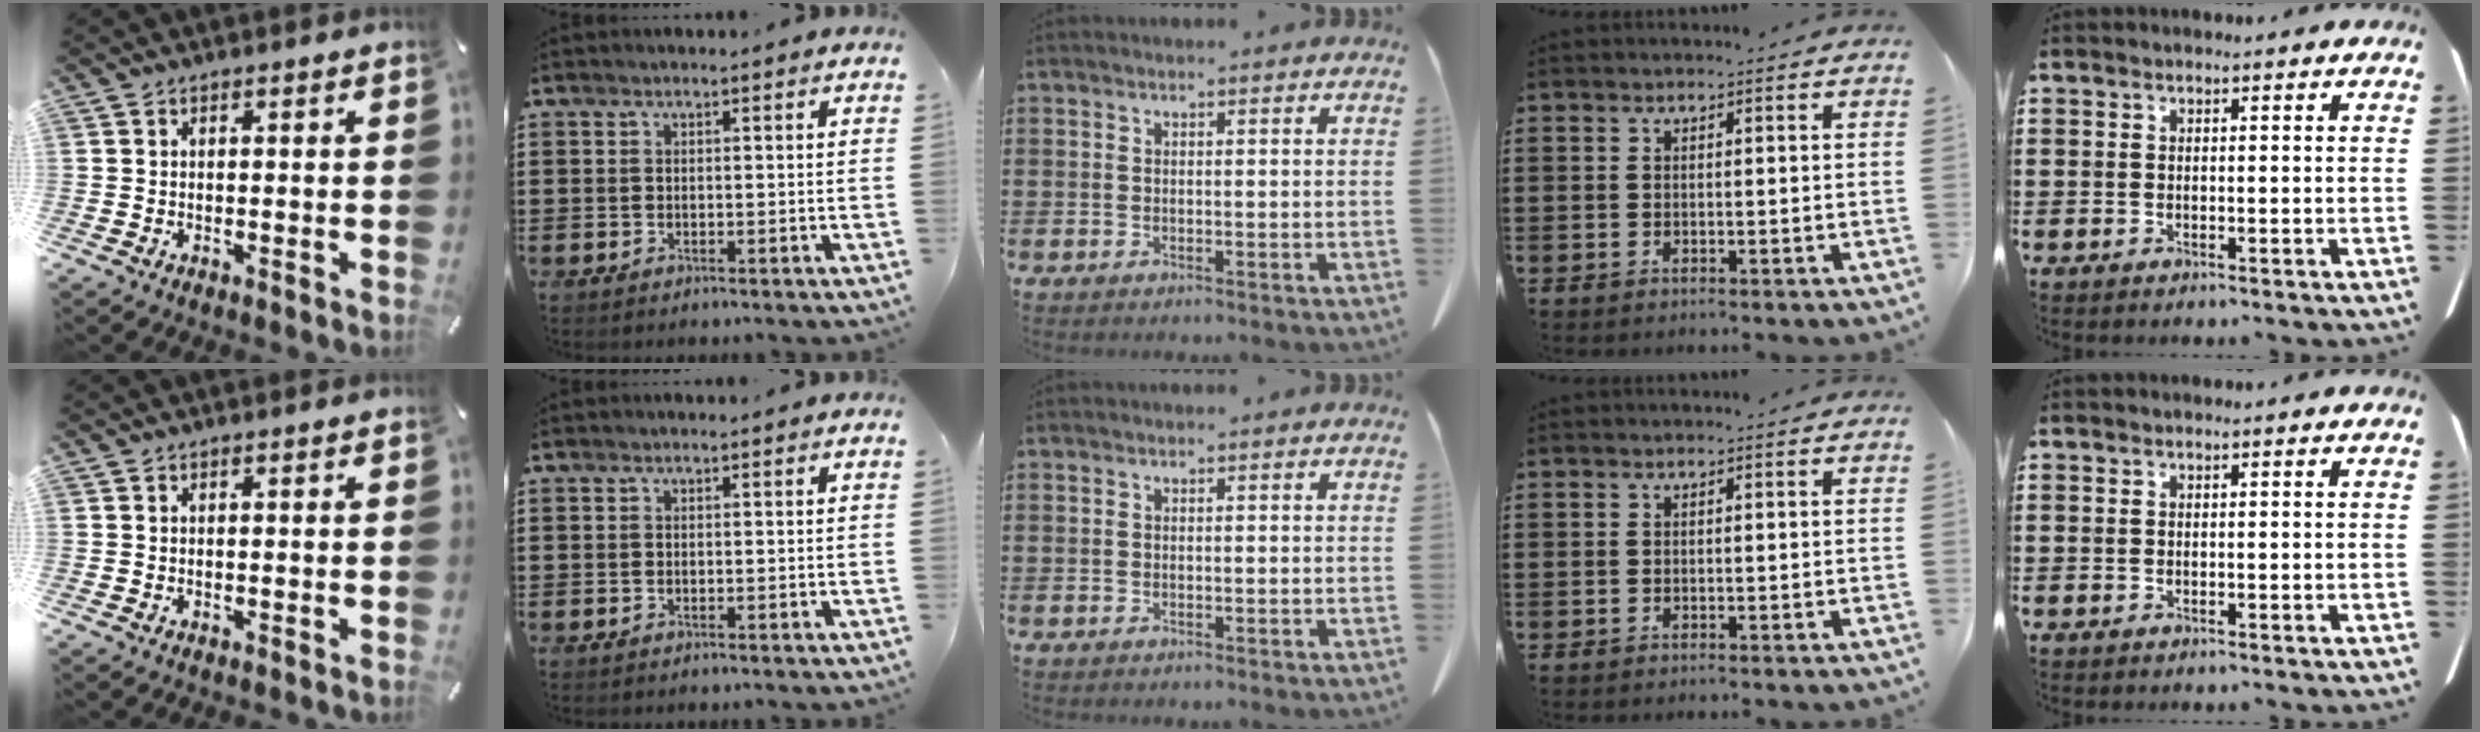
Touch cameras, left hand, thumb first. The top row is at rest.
{}